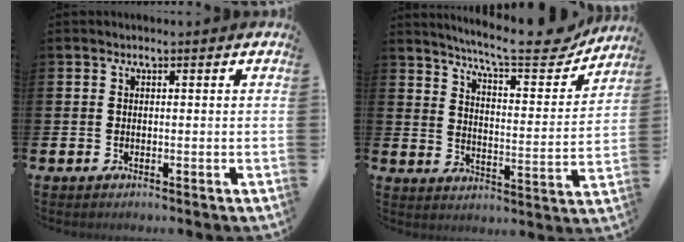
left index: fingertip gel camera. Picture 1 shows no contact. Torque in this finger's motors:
{"motor_torque": [0.32, -1.82, 0.52, 0.14]}